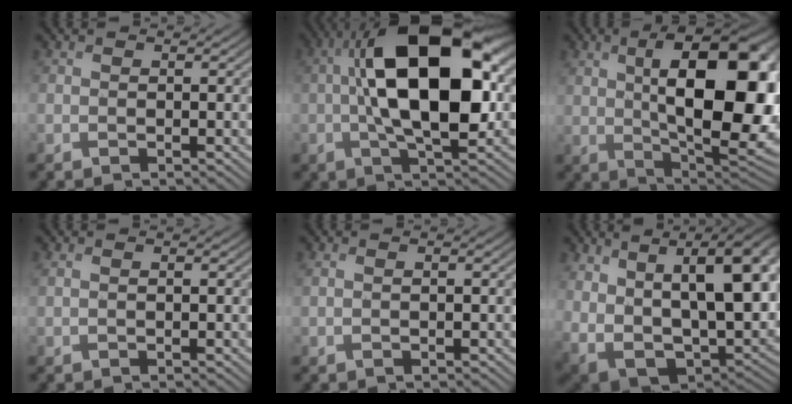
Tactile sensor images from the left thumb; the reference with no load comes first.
{"total": 16.7, "force": [1.0, 7.8, 14.7], "torque": [-0.256, 0.016, 0.008]}
{"total": 18.7, "force": [2.9, 8.9, 16.2], "torque": [-0.224, 0.007, 0.043]}
{"total": 1.4, "force": [0.4, 0.5, 1.2], "torque": [-0.029, 0.001, 0.012]}
{"total": 1.7, "force": [0.3, 0.6, 1.5], "torque": [-0.032, -0.001, 0.010]}
{"total": 20.0, "force": [5.5, 11.4, 15.5], "torque": [-0.261, 0.004, 0.122]}